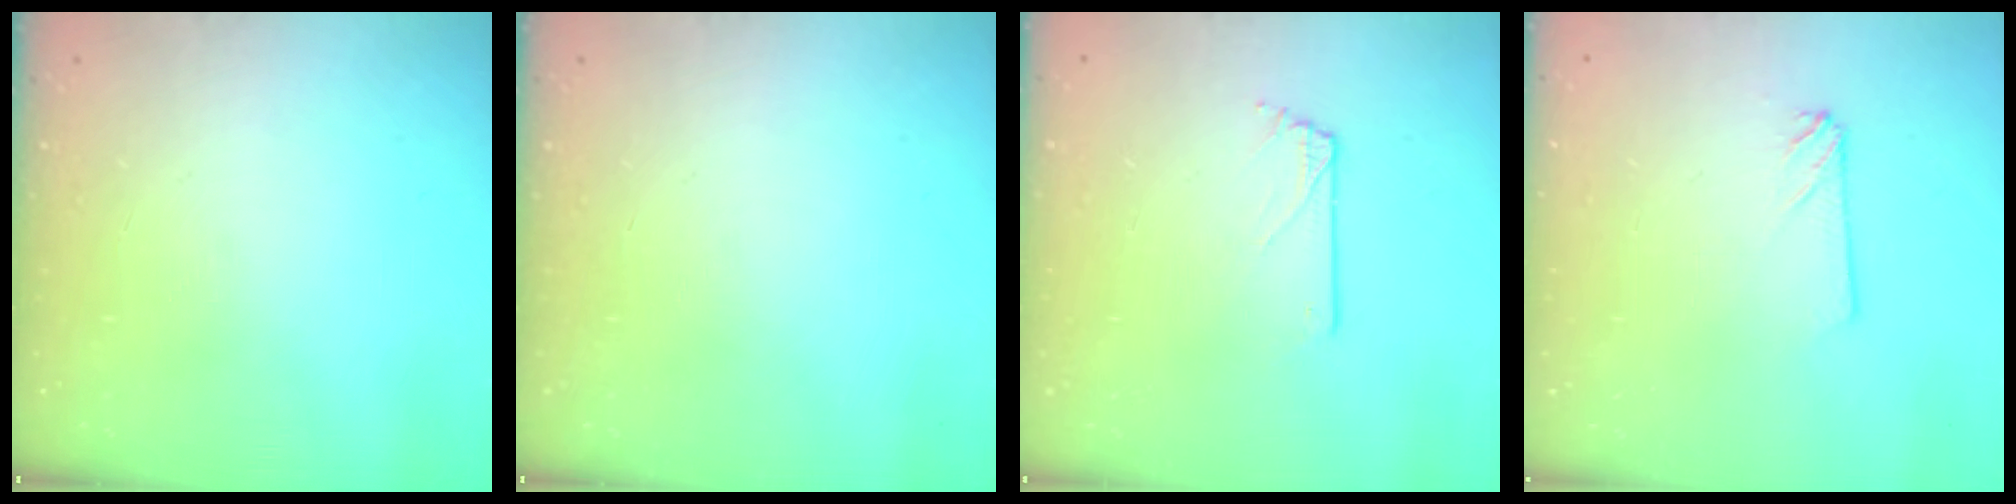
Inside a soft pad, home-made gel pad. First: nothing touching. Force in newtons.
{"total": 0.0}
{"total": 0.6, "press": 0.6, "slide": 0.1}
{"total": 2.4, "press": 2.4, "slide": 0.2}